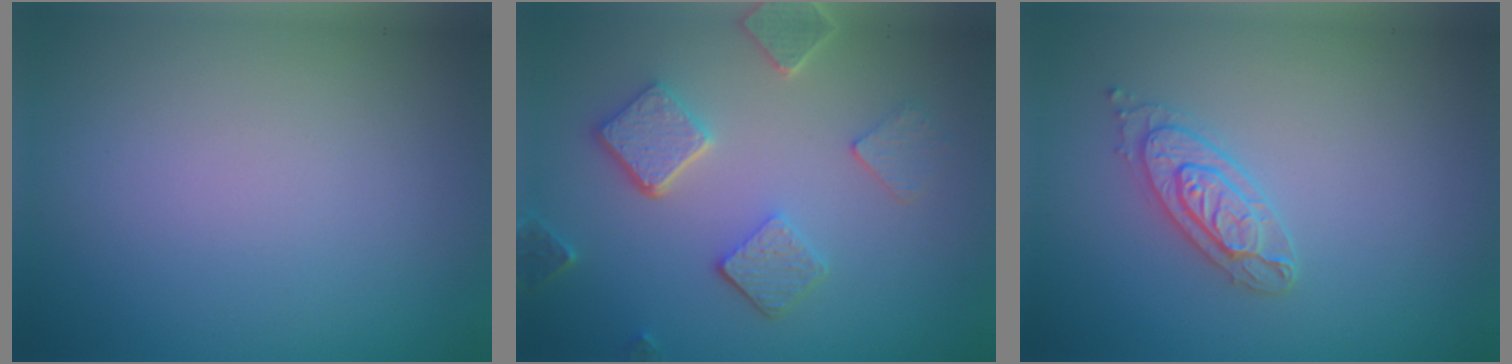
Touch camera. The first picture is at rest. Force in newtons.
{"total": 4.7, "press": 3.7, "slide": 3.0}
{"total": 2.5, "press": 2.4, "slide": 0.6}